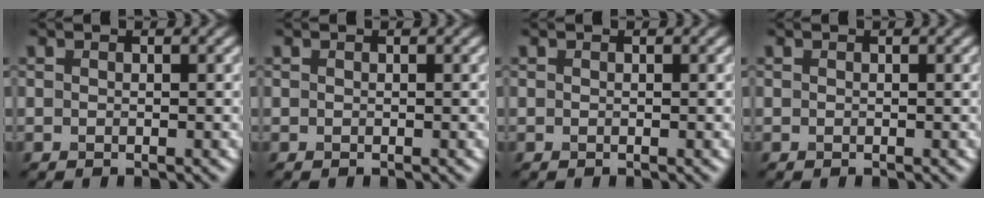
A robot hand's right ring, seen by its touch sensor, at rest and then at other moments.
{"total": 0.0}
{"total": 0.0}
{"total": 0.0}